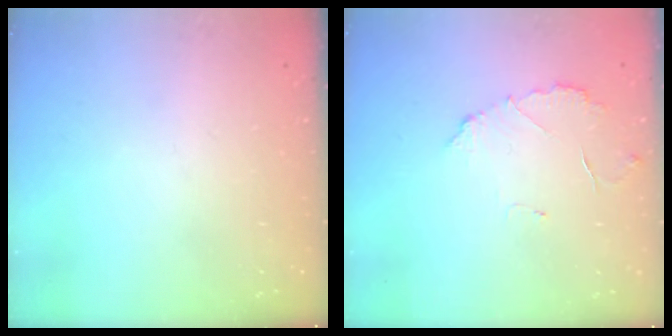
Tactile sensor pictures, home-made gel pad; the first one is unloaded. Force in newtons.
{"total": 5.4, "press": 5.4, "slide": 0.4}